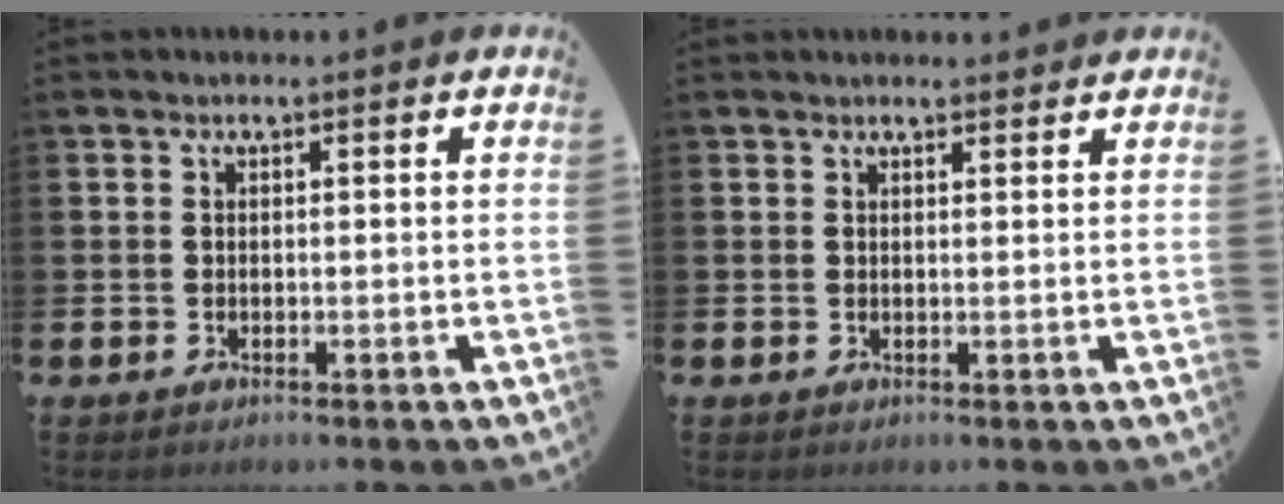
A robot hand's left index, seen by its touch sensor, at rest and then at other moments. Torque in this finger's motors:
{"motor_torque": [0.78, -1.36, 0.10, 0.09]}